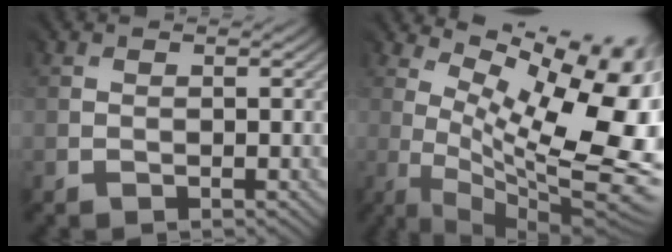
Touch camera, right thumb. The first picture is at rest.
{"total": 15.2, "force": [4.2, 5.0, 13.8], "torque": [-0.196, 0.014, 0.093]}